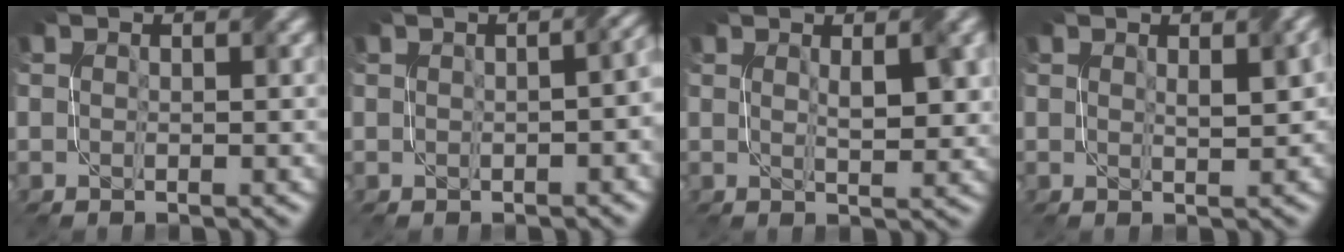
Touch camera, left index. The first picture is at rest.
{"total": 4.4, "force": [-0.2, 2.3, 3.7], "torque": [-0.018, 0.007, 0.004]}
{"total": 3.1, "force": [1.2, 0.7, 2.8], "torque": [-0.040, 0.005, 0.027]}
{"total": 2.2, "force": [0.9, 0.6, 2.0], "torque": [-0.025, 0.008, 0.023]}